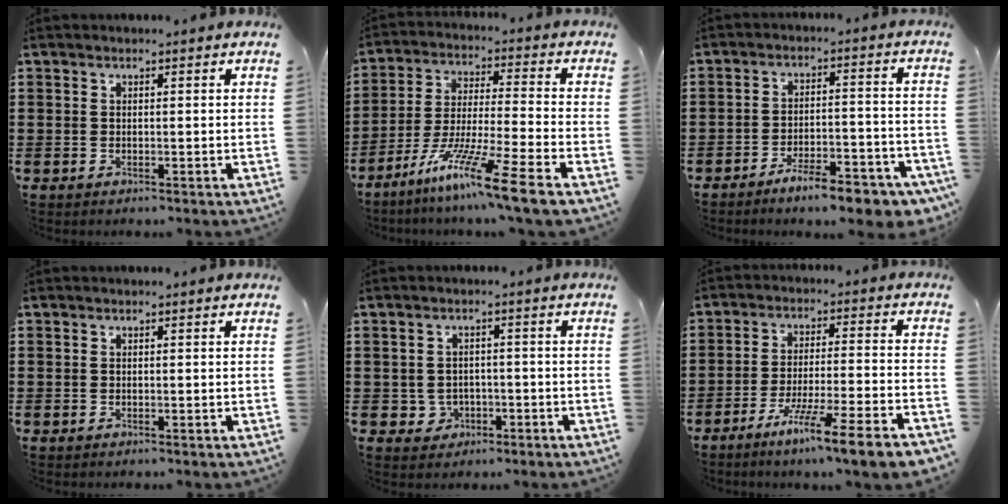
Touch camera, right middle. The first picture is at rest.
{"total": 12.0, "force": [-8.9, -0.6, 7.9], "torque": [-0.154, 0.000, -0.175]}
{"total": 8.2, "force": [-6.7, 1.3, 4.5], "torque": [-0.068, 0.007, -0.121]}
{"total": 0.0}
{"total": 2.3, "force": [-1.0, 2.0, 0.7], "torque": [-0.023, 0.001, -0.024]}
{"total": 9.0, "force": [-6.9, -0.6, 5.8], "torque": [-0.107, -0.011, -0.132]}